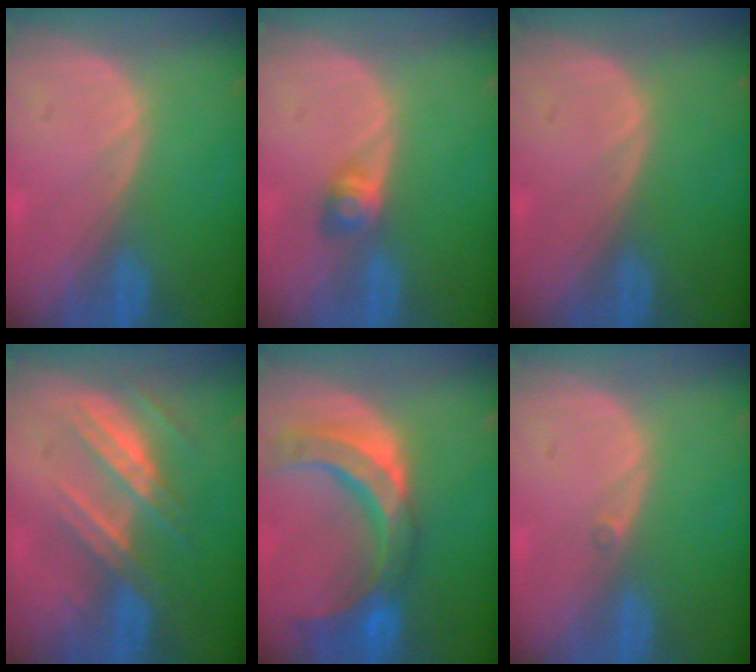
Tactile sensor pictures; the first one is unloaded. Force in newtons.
{"total": 2.7, "press": 2.5, "slide": 1.1}
{"total": 0.0}
{"total": 7.3, "press": 6.8, "slide": 2.7}
{"total": 11.1, "press": 9.5, "slide": 5.8}
{"total": 0.6, "press": 0.5, "slide": 0.3}